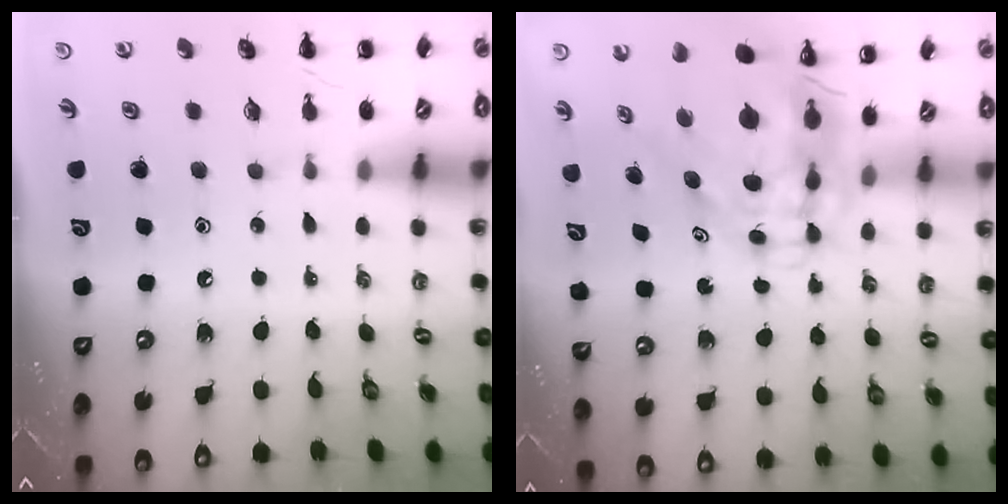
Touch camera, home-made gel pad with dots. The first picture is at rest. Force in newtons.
{"total": 7.6, "press": 7.3, "slide": 2.0}